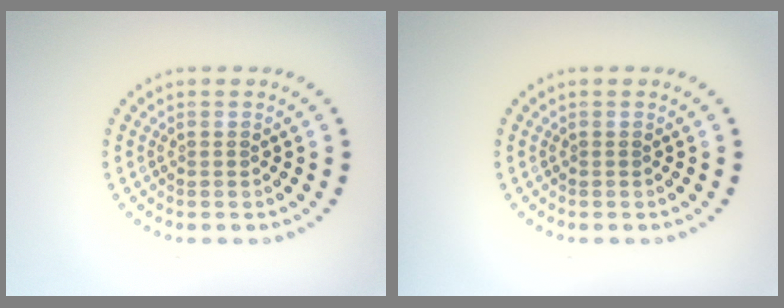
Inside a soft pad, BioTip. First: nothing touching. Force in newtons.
{"total": 0.0}